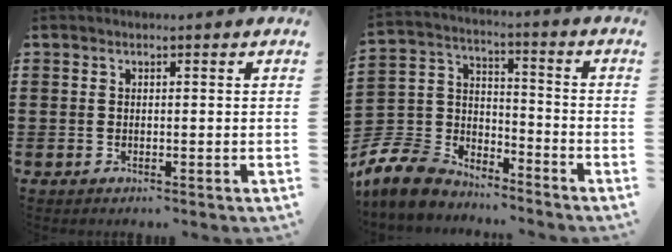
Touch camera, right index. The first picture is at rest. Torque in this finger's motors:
{"motor_torque": [-0.57, 0.68, -1.05, -0.21]}